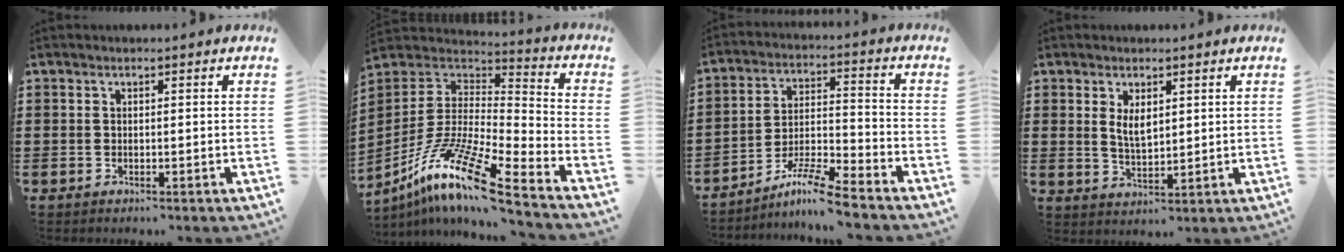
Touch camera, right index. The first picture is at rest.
{"total": 13.9, "force": [-9.6, 1.6, 10.0], "torque": [-0.197, 0.006, -0.186]}
{"total": 8.0, "force": [-6.9, 0.1, 4.0], "torque": [-0.081, 0.002, -0.135]}
{"total": 3.5, "force": [1.3, 1.7, 2.8], "torque": [-0.050, 0.001, 0.022]}